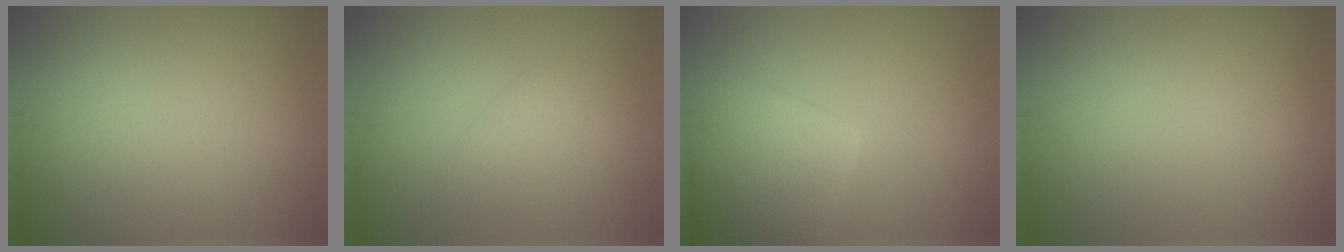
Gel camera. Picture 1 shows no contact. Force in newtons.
{"total": 2.2, "press": 2.2, "slide": 0.2}
{"total": 8.6, "press": 8.6, "slide": 0.5}
{"total": 0.0}